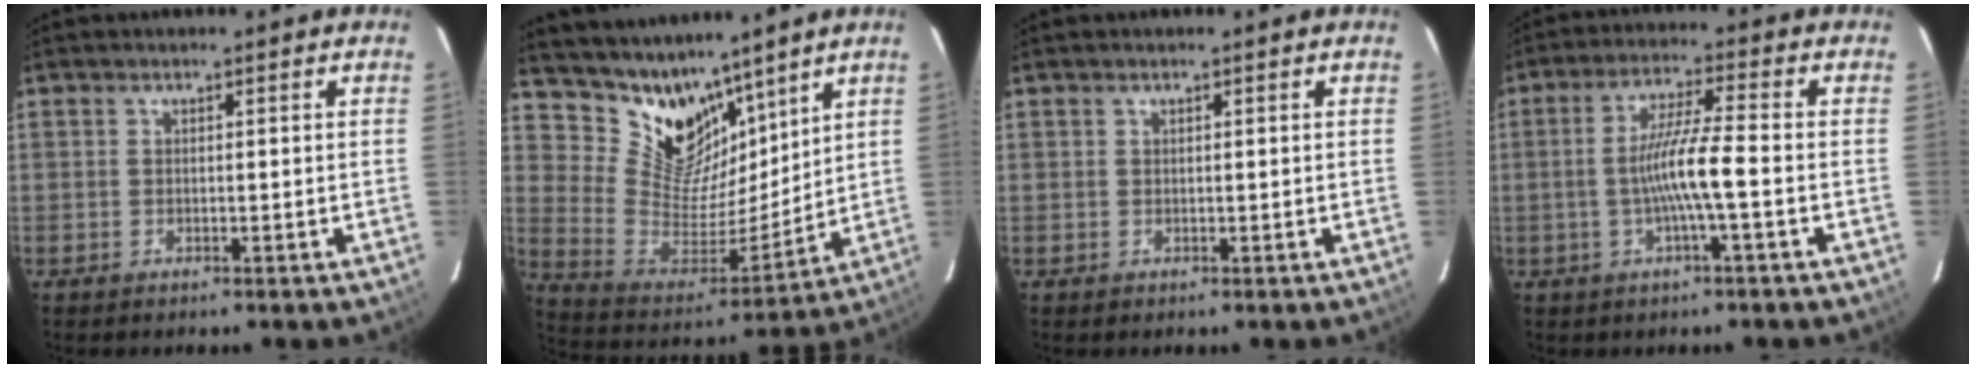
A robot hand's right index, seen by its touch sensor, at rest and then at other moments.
{"total": 15.0, "force": [11.8, 7.7, 5.0], "torque": [-0.118, -0.006, 0.234]}
{"total": 0.6, "force": [0.2, 0.5, 0.0], "torque": [0.003, 0.003, 0.002]}
{"total": 7.6, "force": [-1.8, -0.4, 7.4], "torque": [-0.147, 0.001, -0.034]}